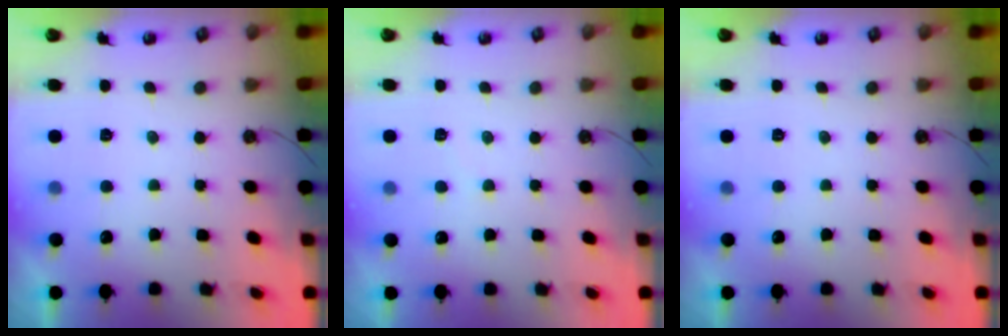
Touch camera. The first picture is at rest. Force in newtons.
{"total": 2.0, "press": 2.0, "slide": 0.3}
{"total": 0.0}